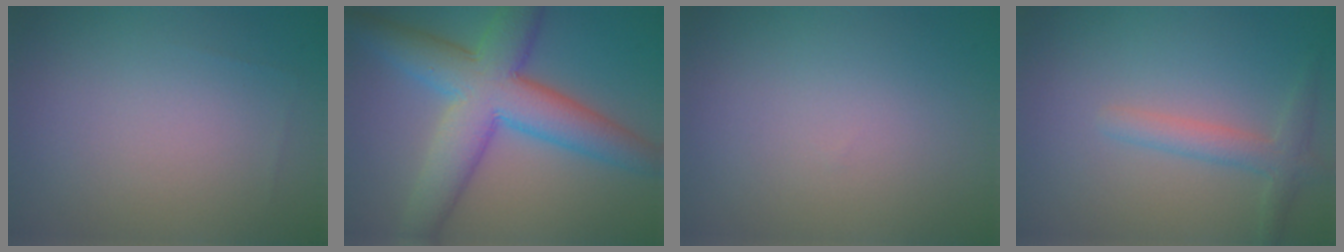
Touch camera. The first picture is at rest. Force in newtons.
{"total": 9.4, "press": 9.4, "slide": 0.3}
{"total": 0.0}
{"total": 2.4, "press": 2.4, "slide": 0.1}